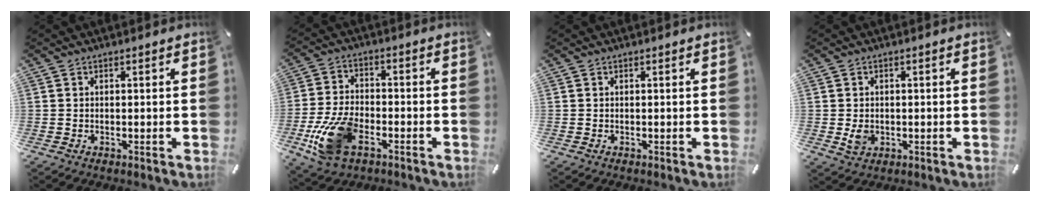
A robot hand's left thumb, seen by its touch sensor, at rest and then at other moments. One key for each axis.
{"total": 14.2, "fx": -5.7, "fy": 8.3, "fz": 10.0, "tx": -0.207, "ty": 0.016, "tz": -0.096}
{"total": 0.0}
{"total": 3.3, "fx": -0.4, "fy": 2.8, "fz": 1.8, "tx": -0.021, "ty": -0.005, "tz": -0.010}